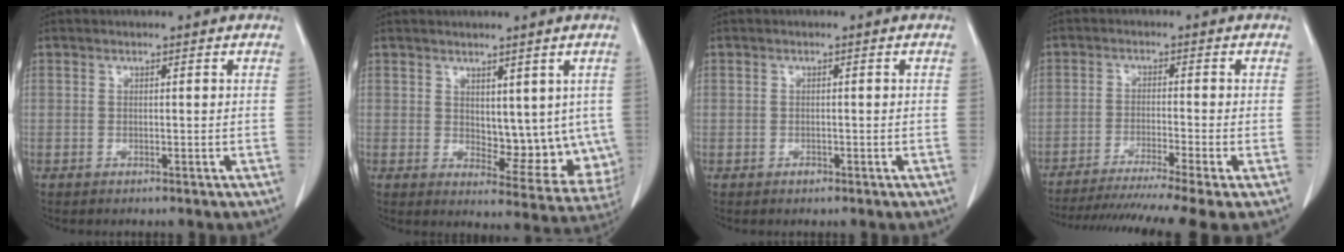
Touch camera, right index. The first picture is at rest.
{"total": 9.2, "force": [1.5, 5.0, 7.6], "torque": [-0.078, -0.010, 0.033]}
{"total": 0.8, "force": [-0.5, 0.7, 0.1], "torque": [0.002, 0.003, -0.009]}
{"total": 14.2, "force": [-11.5, -1.2, 8.3], "torque": [-0.128, -0.030, -0.182]}